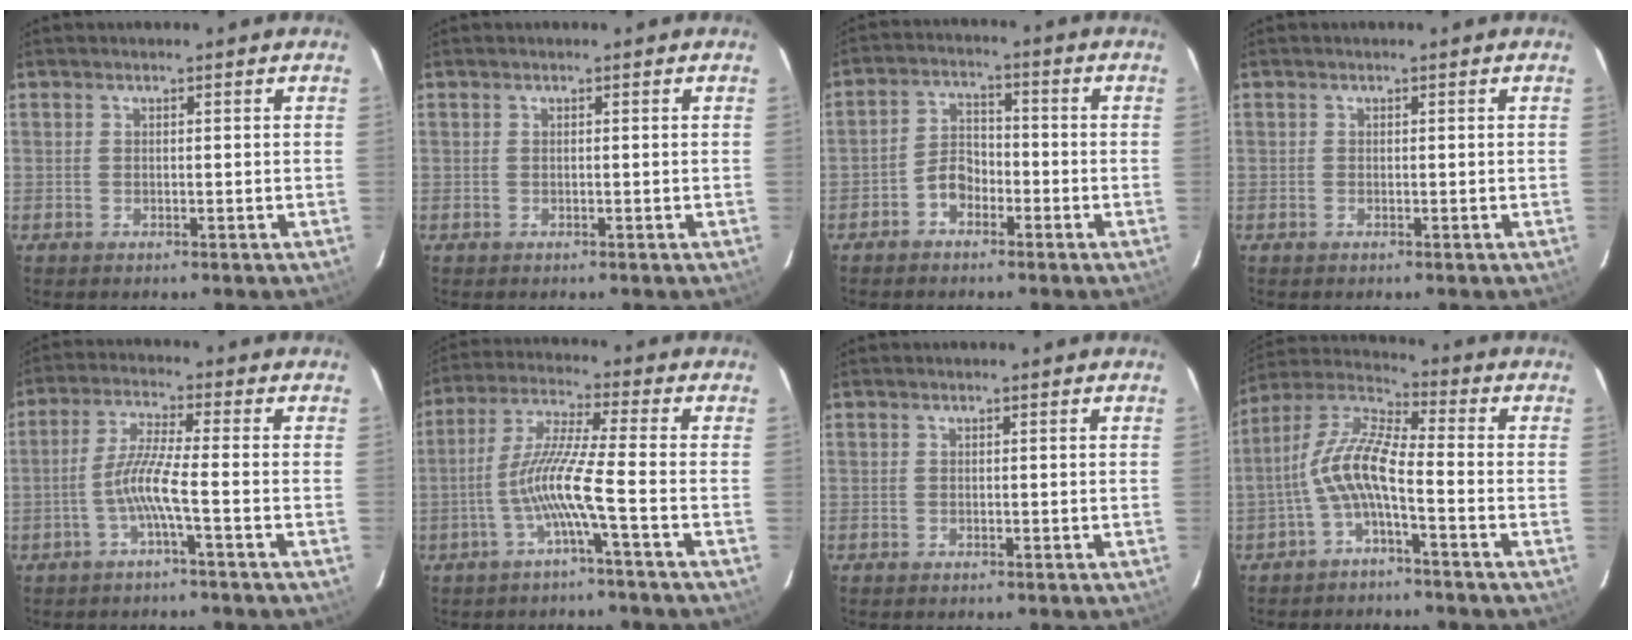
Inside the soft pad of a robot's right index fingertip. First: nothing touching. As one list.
[{"total": 0.0}, {"total": 4.7, "force": [-2.9, 3.1, 2.2], "torque": [-0.044, 0.019, -0.049]}, {"total": 0.0}, {"total": 5.9, "force": [-2.4, -0.8, 5.3], "torque": [-0.120, 0.005, -0.046]}, {"total": 9.0, "force": [-3.5, -1.4, 8.2], "torque": [-0.174, 0.004, -0.067]}, {"total": 0.0}, {"total": 9.1, "force": [-3.1, 1.9, 8.4], "torque": [-0.191, 0.016, -0.062]}]